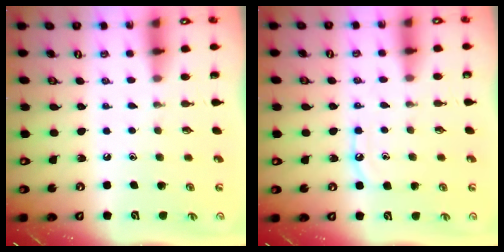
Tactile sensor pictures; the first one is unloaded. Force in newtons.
{"total": 6.9, "press": 6.8, "slide": 0.7}